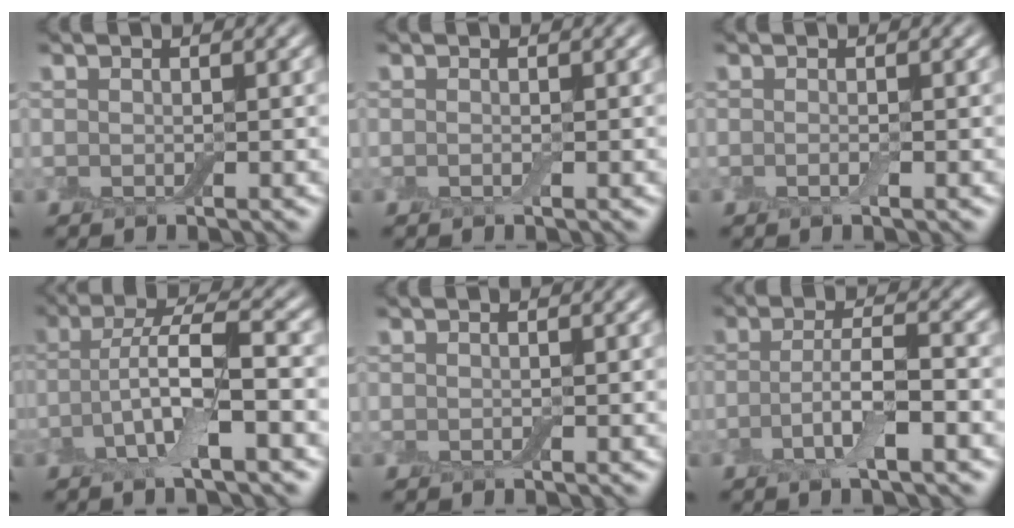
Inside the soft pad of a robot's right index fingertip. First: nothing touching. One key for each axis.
{"total": 0.0}
{"total": 0.7, "fx": -0.3, "fy": 0.1, "fz": 0.6, "tx": -0.013, "ty": -0.005, "tz": -0.006}
{"total": 6.4, "fx": -2.0, "fy": 1.7, "fz": 5.9, "tx": -0.117, "ty": 0.011, "tz": -0.042}
{"total": 0.0}
{"total": 4.3, "fx": -1.5, "fy": 1.0, "fz": 3.9, "tx": -0.076, "ty": 0.002, "tz": -0.032}